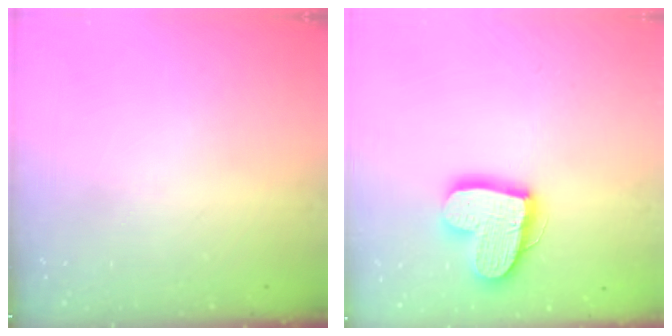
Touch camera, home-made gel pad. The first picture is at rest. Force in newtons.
{"total": 16.5, "press": 16.5, "slide": 1.6}